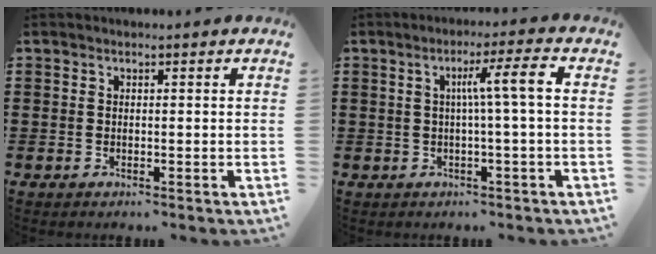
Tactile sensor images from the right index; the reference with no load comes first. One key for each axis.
{"total": 5.5, "fx": 0.1, "fy": -0.2, "fz": 5.5, "tx": -0.103, "ty": -0.001, "tz": -0.005}